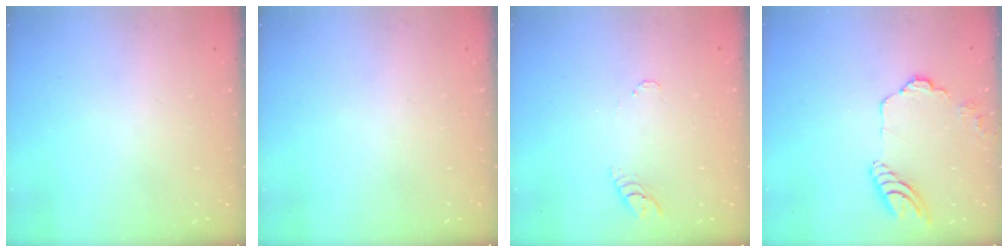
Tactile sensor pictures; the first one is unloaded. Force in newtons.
{"total": 0.0}
{"total": 3.7, "press": 3.7, "slide": 0.2}
{"total": 12.4, "press": 12.3, "slide": 1.7}